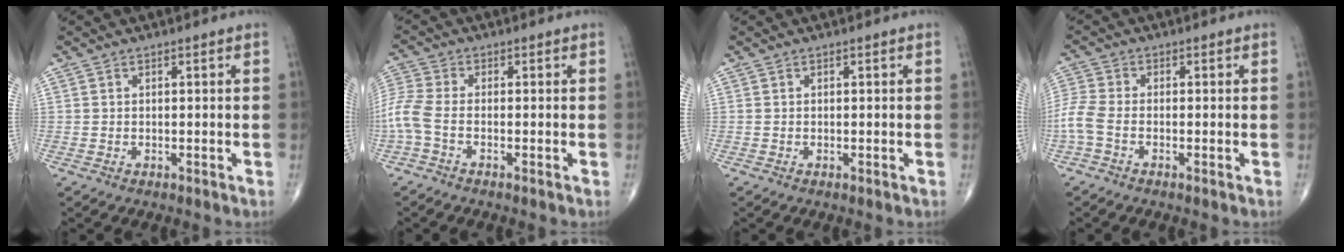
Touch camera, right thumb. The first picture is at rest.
{"total": 6.1, "force": [-2.2, 2.4, 5.2], "torque": [-0.152, 0.015, -0.057]}
{"total": 0.0}
{"total": 4.8, "force": [-1.9, 2.1, 3.9], "torque": [-0.113, 0.008, -0.052]}